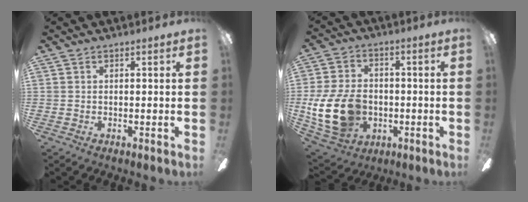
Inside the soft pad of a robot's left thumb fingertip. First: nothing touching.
{"total": 16.5, "force": [-3.0, 12.1, 10.8], "torque": [-0.240, 0.018, -0.047]}